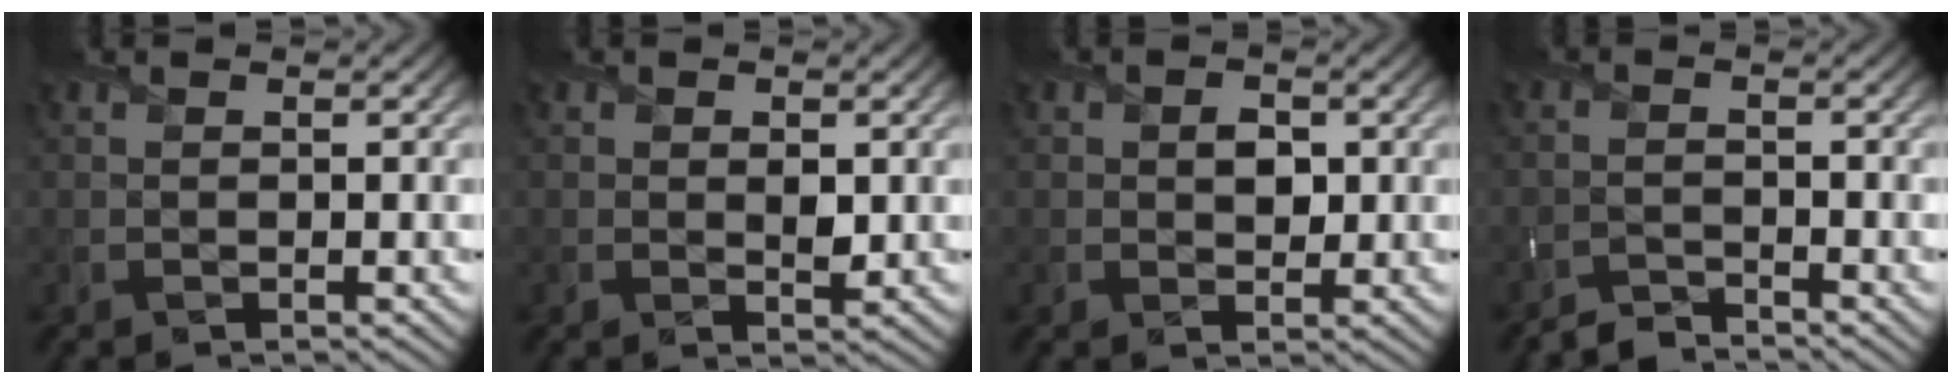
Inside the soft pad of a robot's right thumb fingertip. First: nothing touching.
{"total": 2.0, "force": [0.2, 1.4, 1.4], "torque": [-0.029, -0.007, 0.007]}
{"total": 2.8, "force": [0.4, 2.1, 1.7], "torque": [-0.032, -0.006, 0.005]}
{"total": 2.4, "force": [-2.3, 0.2, 0.2], "torque": [0.000, 0.000, -0.052]}